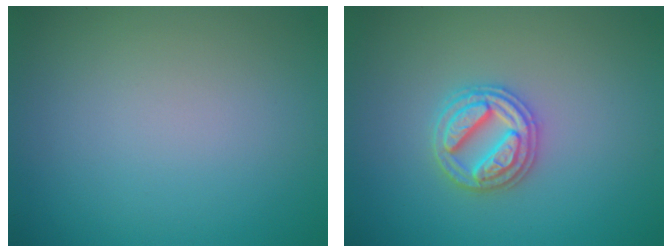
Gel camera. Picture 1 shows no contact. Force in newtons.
{"total": 3.2, "press": 3.2, "slide": 0.6}